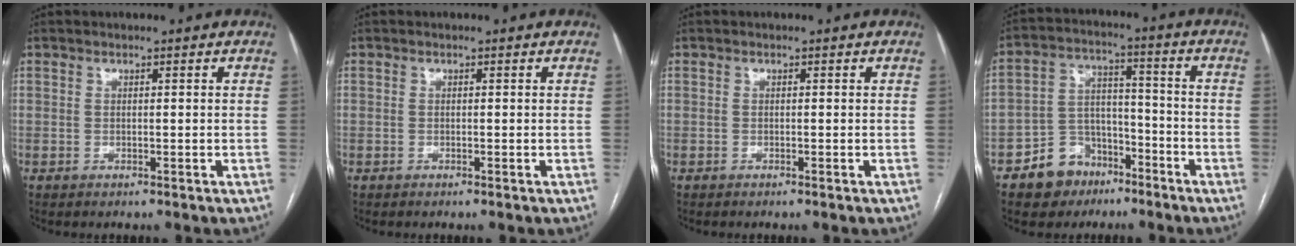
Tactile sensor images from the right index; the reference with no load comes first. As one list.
[{"total": 0.0}, {"total": 0.0}, {"total": 9.3, "force": [-5.8, 6.7, 2.7], "torque": [-0.047, 0.025, -0.092]}]